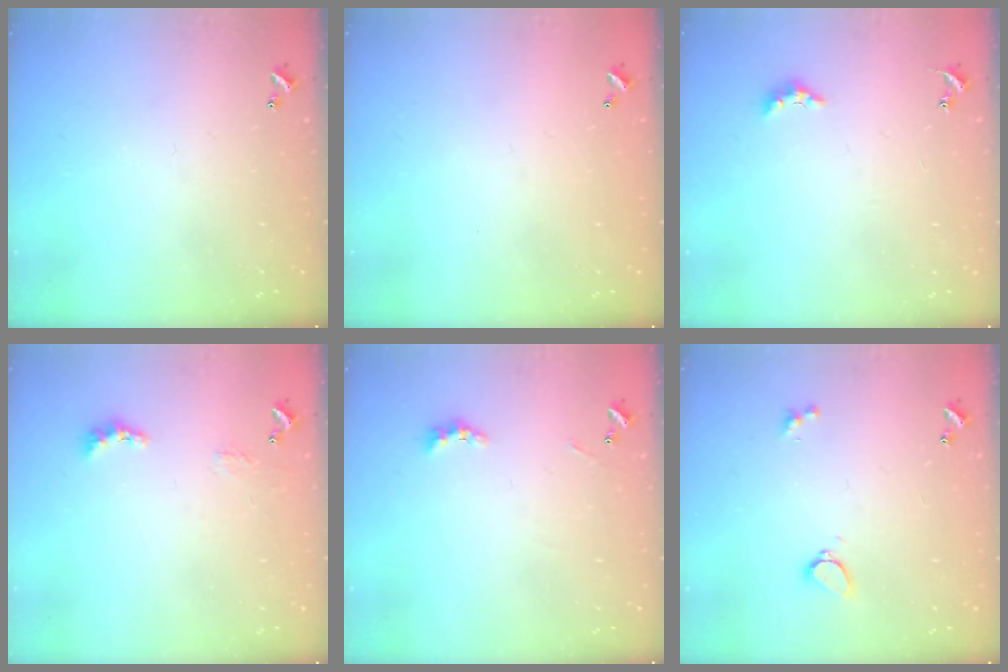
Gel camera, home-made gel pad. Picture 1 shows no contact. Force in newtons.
{"total": 2.9, "press": 2.9, "slide": 0.1}
{"total": 3.2, "press": 3.2, "slide": 0.5}
{"total": 2.1, "press": 2.0, "slide": 0.5}
{"total": 2.1, "press": 2.0, "slide": 0.6}
{"total": 2.9, "press": 2.6, "slide": 1.3}